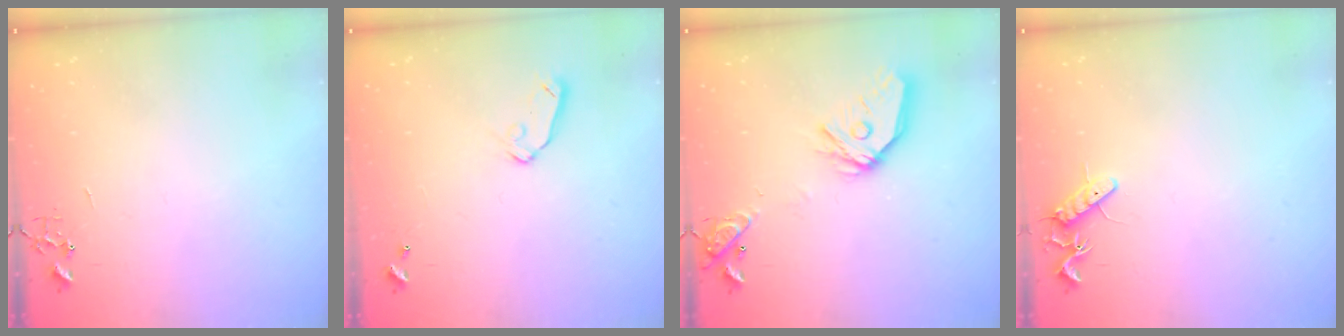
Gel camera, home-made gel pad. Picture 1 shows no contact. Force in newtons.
{"total": 7.4, "press": 7.4, "slide": 0.8}
{"total": 17.1, "press": 16.9, "slide": 2.1}
{"total": 10.7, "press": 10.7, "slide": 0.3}